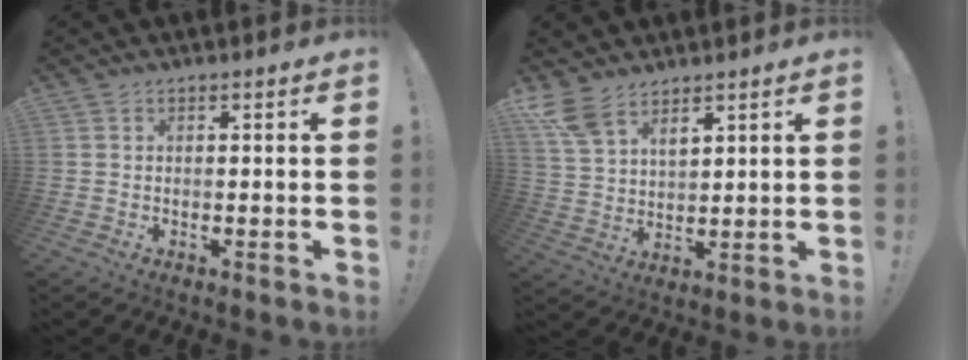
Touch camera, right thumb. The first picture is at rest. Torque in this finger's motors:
{"motor_torque": [-0.04, 0.32, 0.38, 0.32, 0.30]}